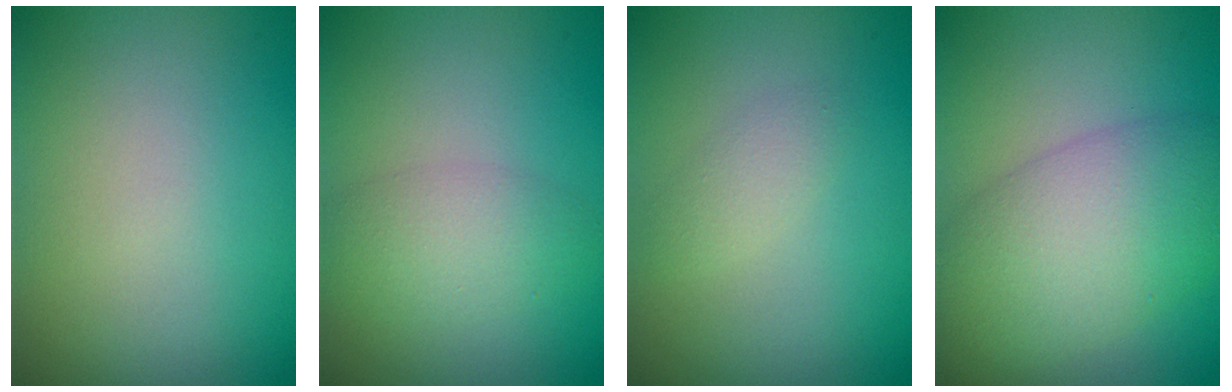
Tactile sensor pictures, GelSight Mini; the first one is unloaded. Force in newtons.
{"total": 3.0, "press": 3.0, "slide": 0.1}
{"total": 1.3, "press": 1.3, "slide": 0.0}
{"total": 7.7, "press": 7.7, "slide": 0.4}